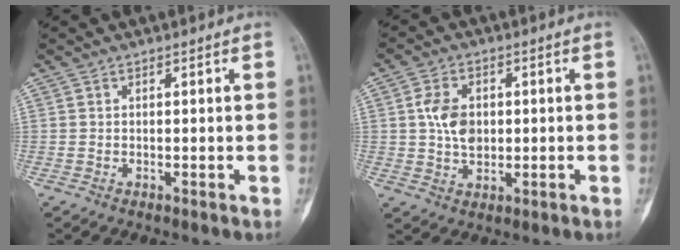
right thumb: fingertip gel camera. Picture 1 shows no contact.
{"total": 6.8, "force": [0.6, 4.8, 4.8], "torque": [-0.077, -0.001, 0.011]}